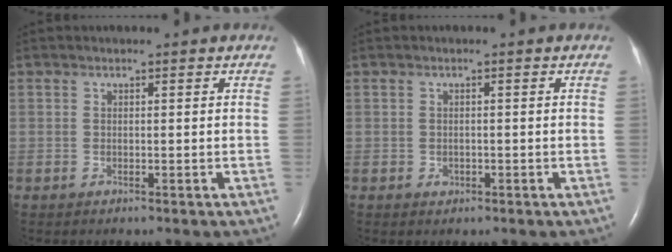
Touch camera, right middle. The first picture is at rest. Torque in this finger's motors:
{"motor_torque": [0.29, -0.20, -0.02, 0.00]}